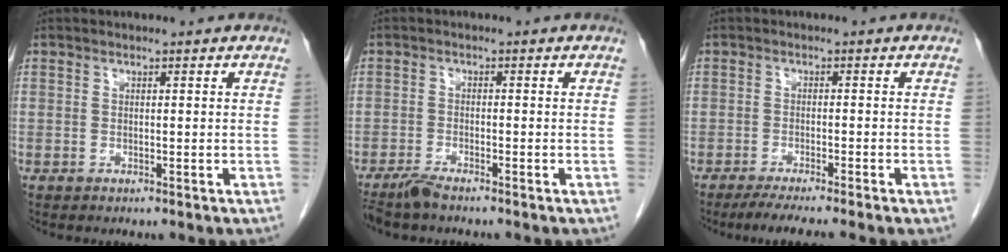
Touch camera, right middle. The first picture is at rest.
{"total": 3.2, "force": [-2.7, 0.2, 1.5], "torque": [-0.034, -0.009, -0.053]}
{"total": 6.0, "force": [-4.7, -0.6, 3.7], "torque": [-0.047, -0.013, -0.076]}